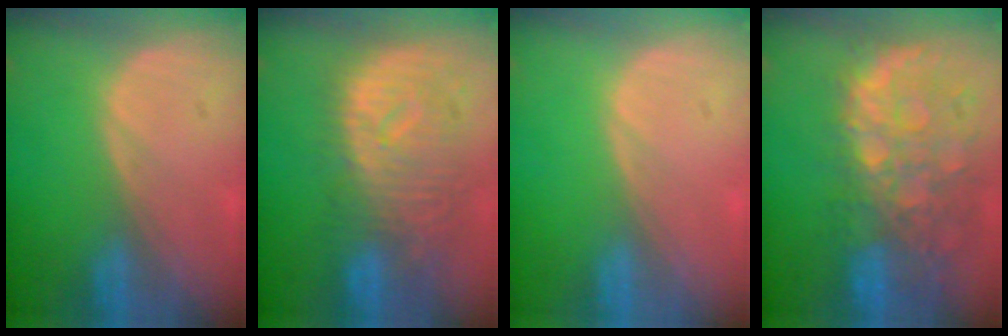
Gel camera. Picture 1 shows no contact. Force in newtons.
{"total": 10.9, "press": 9.8, "slide": 4.8}
{"total": 0.0}
{"total": 12.6, "press": 10.4, "slide": 7.1}